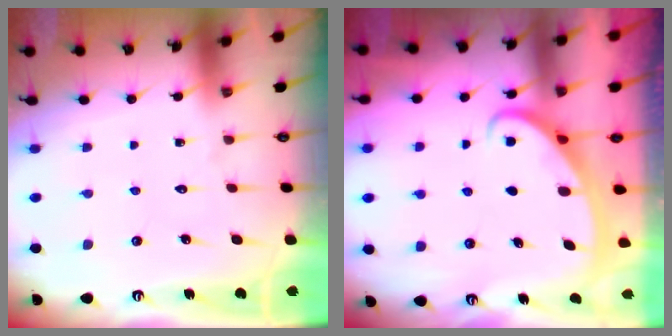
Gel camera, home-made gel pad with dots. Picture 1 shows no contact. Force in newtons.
{"total": 2.5, "press": 2.5, "slide": 0.4}